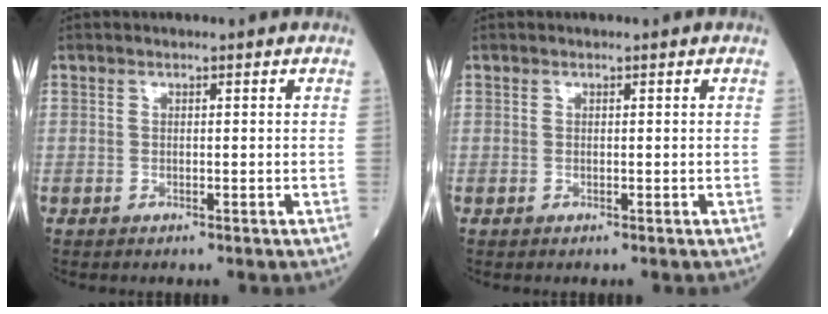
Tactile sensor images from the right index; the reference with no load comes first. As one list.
[{"total": 0.0}]